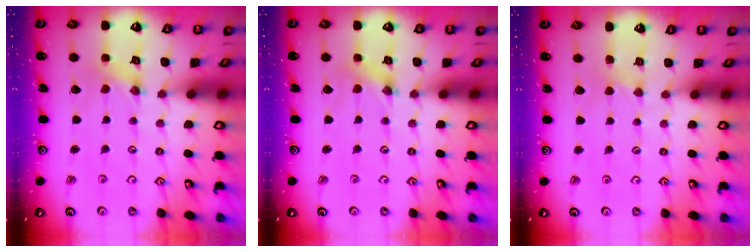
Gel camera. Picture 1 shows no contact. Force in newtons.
{"total": 1.6, "press": 1.6, "slide": 0.3}
{"total": 2.0, "press": 1.9, "slide": 0.3}